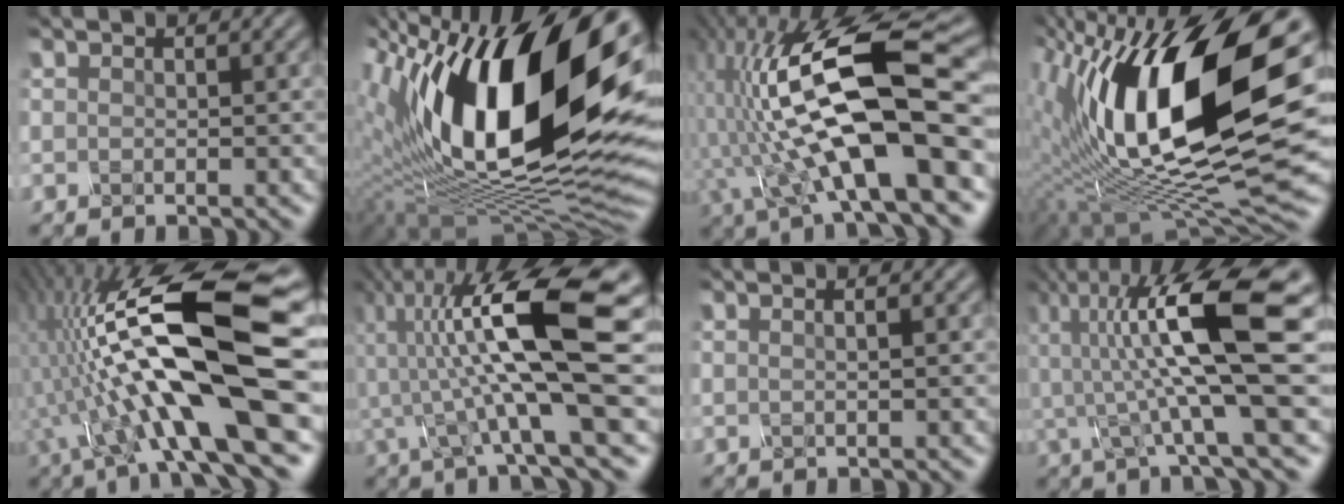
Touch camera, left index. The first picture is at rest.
{"total": 19.1, "force": [4.9, 9.2, 16.0], "torque": [-0.283, 0.020, 0.074]}
{"total": 14.1, "force": [-1.8, 5.0, 13.1], "torque": [-0.243, 0.014, -0.042]}
{"total": 18.3, "force": [3.8, 7.5, 16.2], "torque": [-0.275, 0.016, 0.054]}
{"total": 14.8, "force": [-1.1, 3.6, 14.3], "torque": [-0.246, 0.020, -0.021]}
{"total": 11.5, "force": [0.2, 2.7, 11.2], "torque": [-0.208, 0.012, 0.000]}
{"total": 2.4, "force": [0.7, 1.3, 1.9], "torque": [-0.005, 0.016, -0.021]}
{"total": 10.4, "force": [0.8, 2.3, 10.1], "torque": [-0.185, 0.004, 0.014]}